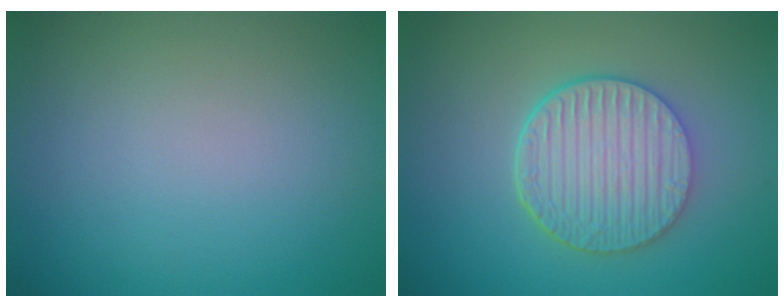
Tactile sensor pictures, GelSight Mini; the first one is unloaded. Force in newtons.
{"total": 6.3, "press": 4.7, "slide": 4.1}